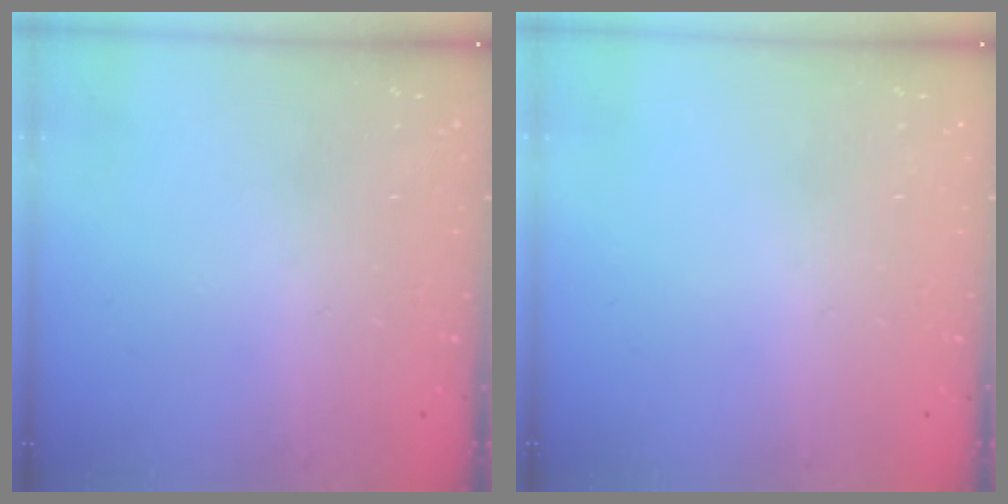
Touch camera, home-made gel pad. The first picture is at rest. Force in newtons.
{"total": 0.0}